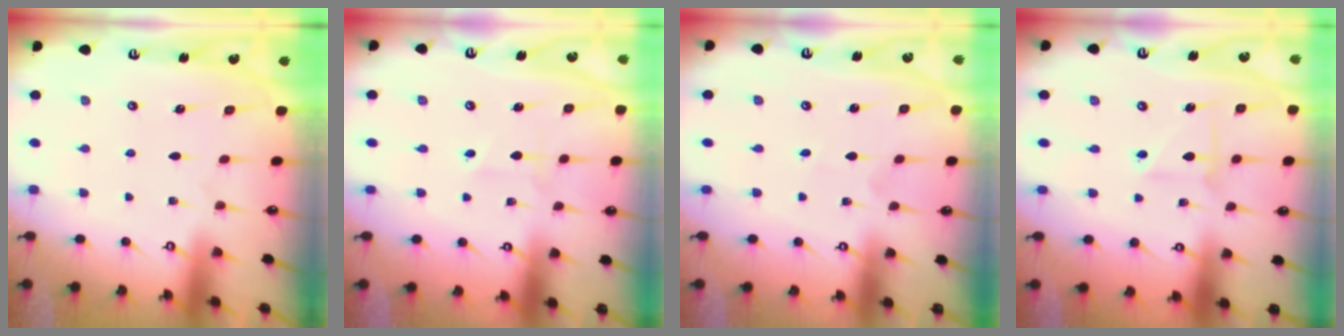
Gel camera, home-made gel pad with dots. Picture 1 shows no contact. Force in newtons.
{"total": 1.8, "press": 1.7, "slide": 0.6}
{"total": 0.0}
{"total": 4.9, "press": 4.8, "slide": 1.1}